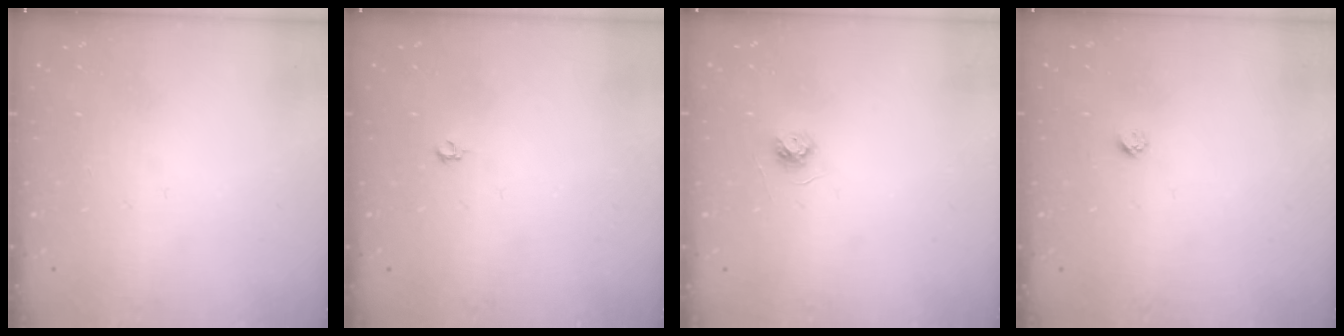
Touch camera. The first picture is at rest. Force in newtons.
{"total": 3.5, "press": 3.4, "slide": 0.6}
{"total": 3.7, "press": 3.6, "slide": 0.4}
{"total": 2.3, "press": 2.3, "slide": 0.2}